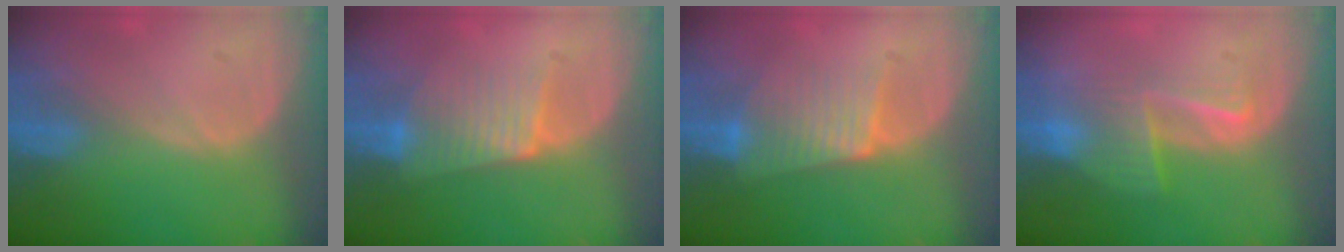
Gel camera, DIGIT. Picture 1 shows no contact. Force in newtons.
{"total": 6.7, "press": 6.2, "slide": 2.5}
{"total": 6.7, "press": 6.2, "slide": 2.5}
{"total": 6.4, "press": 5.7, "slide": 2.9}